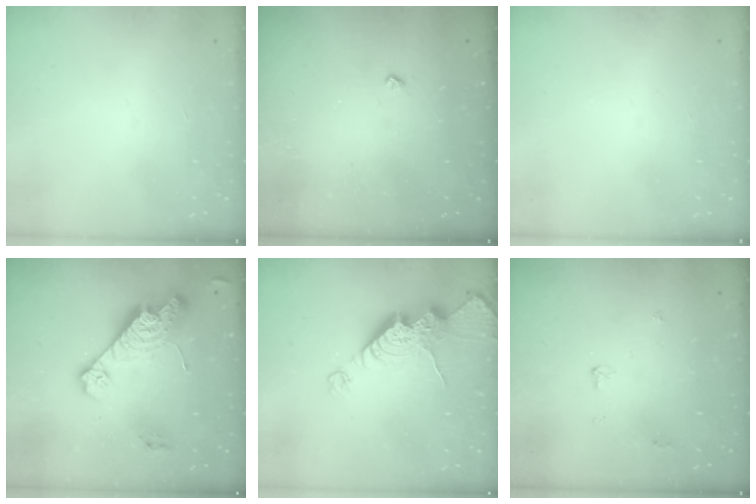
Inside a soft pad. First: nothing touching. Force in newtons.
{"total": 2.2, "press": 2.1, "slide": 0.4}
{"total": 0.0}
{"total": 15.9, "press": 15.9, "slide": 1.3}
{"total": 14.7, "press": 14.6, "slide": 1.5}
{"total": 3.1, "press": 3.1, "slide": 0.6}